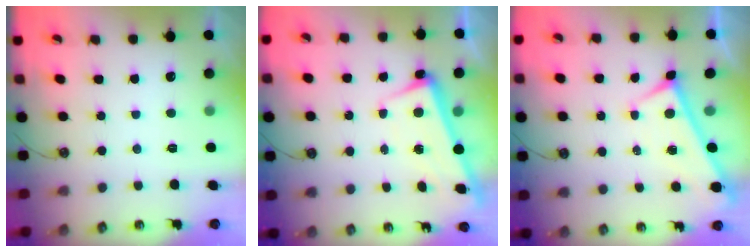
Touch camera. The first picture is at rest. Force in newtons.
{"total": 2.4, "press": 2.2, "slide": 0.9}
{"total": 0.0}